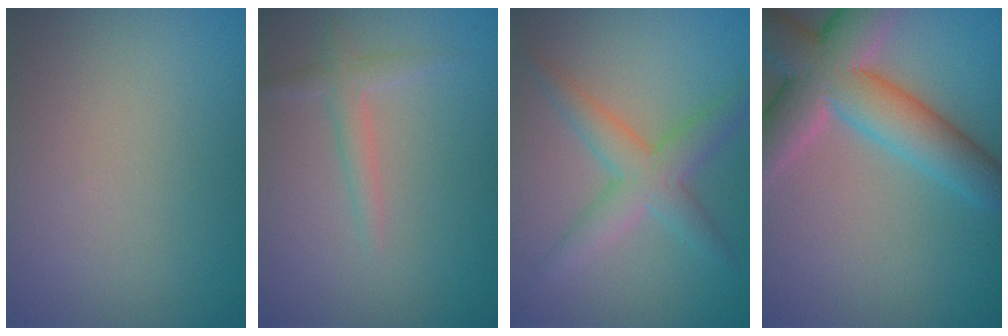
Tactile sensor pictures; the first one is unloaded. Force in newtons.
{"total": 1.6, "press": 1.6, "slide": 0.1}
{"total": 3.7, "press": 3.7, "slide": 0.1}
{"total": 9.1, "press": 9.0, "slide": 0.5}